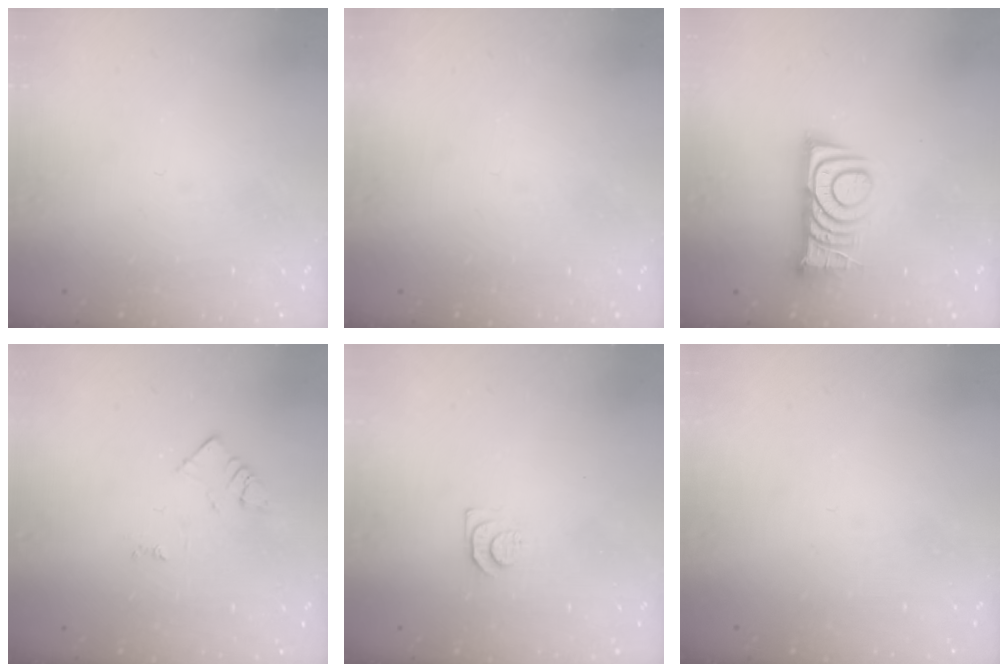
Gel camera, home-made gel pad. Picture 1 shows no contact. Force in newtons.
{"total": 0.0}
{"total": 10.8, "press": 10.8, "slide": 0.9}
{"total": 3.1, "press": 3.1, "slide": 0.4}
{"total": 5.4, "press": 5.4, "slide": 0.7}
{"total": 0.0}